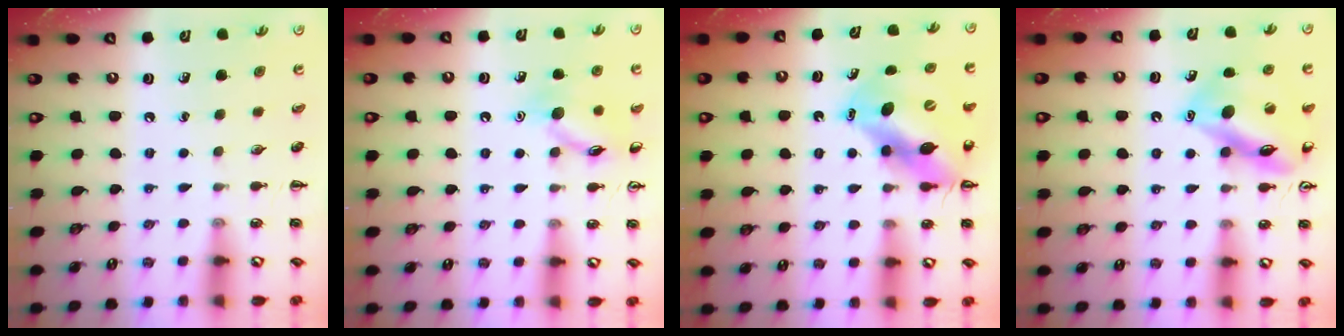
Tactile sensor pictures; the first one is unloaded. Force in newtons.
{"total": 10.7, "press": 10.6, "slide": 0.6}
{"total": 12.9, "press": 12.4, "slide": 3.6}
{"total": 14.4, "press": 14.3, "slide": 1.6}